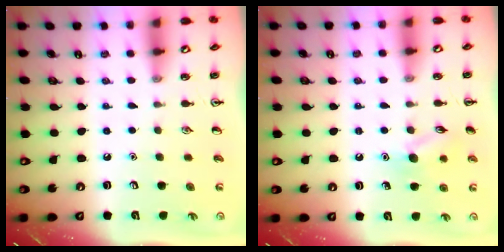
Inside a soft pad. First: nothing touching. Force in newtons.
{"total": 8.8, "press": 8.7, "slide": 1.2}